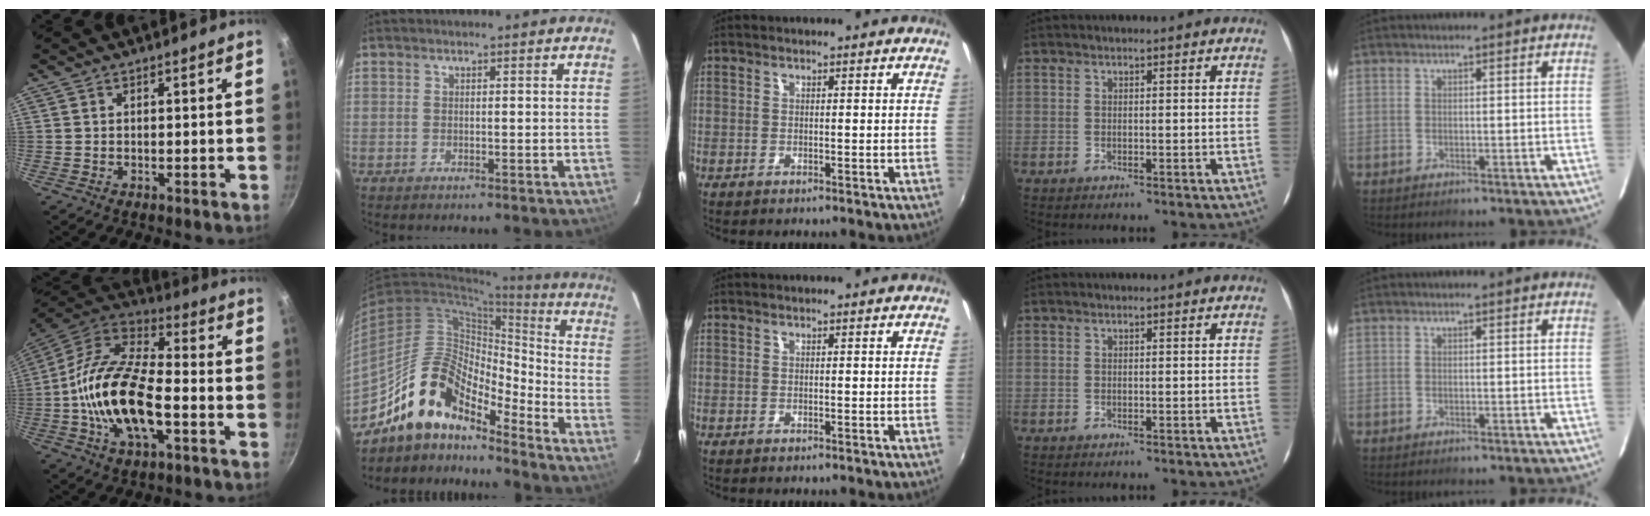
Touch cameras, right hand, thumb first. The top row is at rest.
{"thumb": {"total": 20.6, "force": [-4.5, 9.8, 17.6], "torque": [-0.324, 0.037, -0.099]}, "index": {"total": 14.7, "force": [-12.3, 5.3, 6.2], "torque": [-0.115, 0.029, -0.230]}}